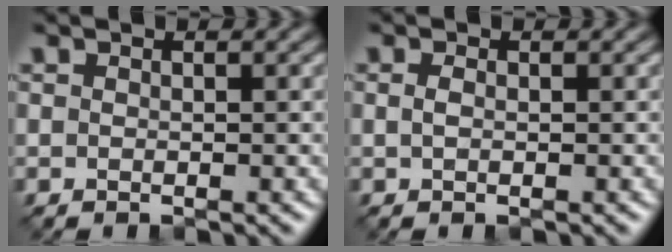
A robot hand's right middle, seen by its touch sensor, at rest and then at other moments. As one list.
[{"total": 0.6, "force": [0.1, 0.2, 0.5], "torque": [-0.015, 0.005, 0.003]}]